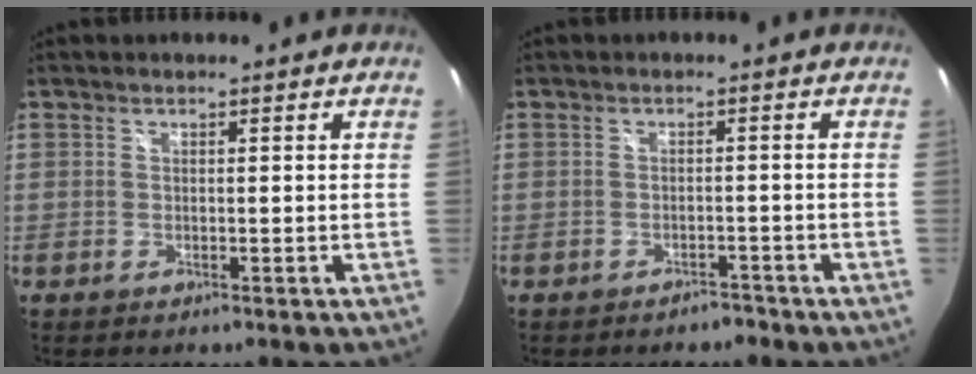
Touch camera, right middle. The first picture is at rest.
{"total": 2.4, "force": [-2.1, 1.1, 0.5], "torque": [-0.009, 0.000, -0.027]}